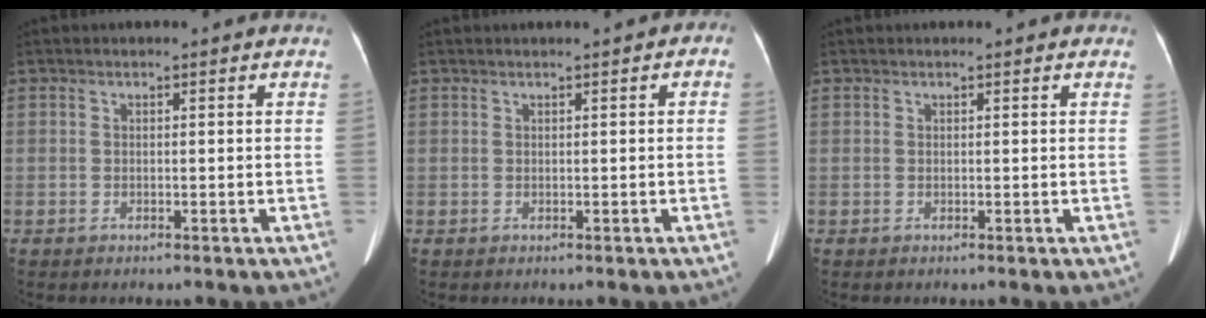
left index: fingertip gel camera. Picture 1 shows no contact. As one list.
[{"total": 1.5, "force": [0.4, 0.7, 1.3], "torque": [-0.019, 0.015, 0.006]}, {"total": 1.7, "force": [1.5, 0.4, 0.8], "torque": [-0.014, 0.017, 0.015]}]